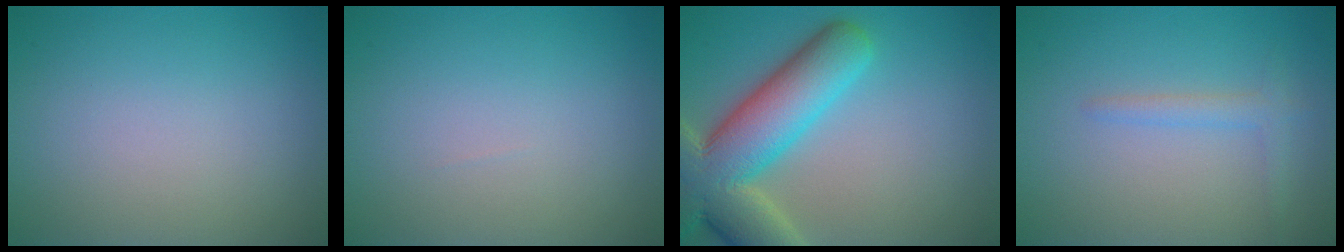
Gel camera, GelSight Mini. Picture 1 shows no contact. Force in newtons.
{"total": 0.0}
{"total": 11.1, "press": 11.1, "slide": 0.9}
{"total": 1.4, "press": 1.4, "slide": 0.2}